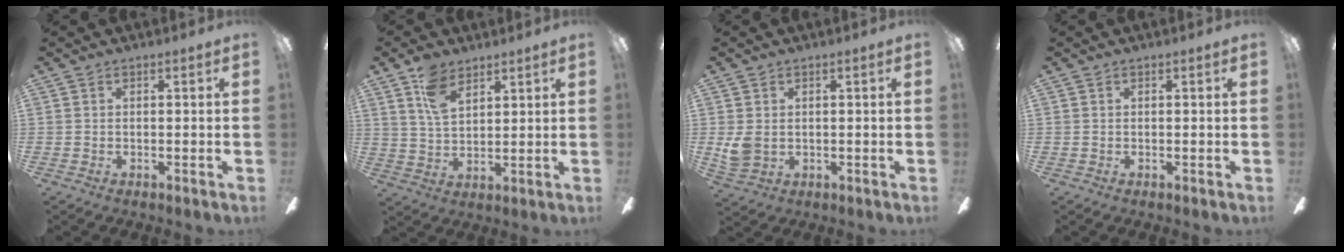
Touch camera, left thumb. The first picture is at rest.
{"total": 9.1, "force": [5.7, 4.9, 5.0], "torque": [-0.105, -0.010, 0.110]}
{"total": 4.2, "force": [1.0, 3.2, 2.5], "torque": [-0.052, -0.002, 0.018]}
{"total": 0.0}